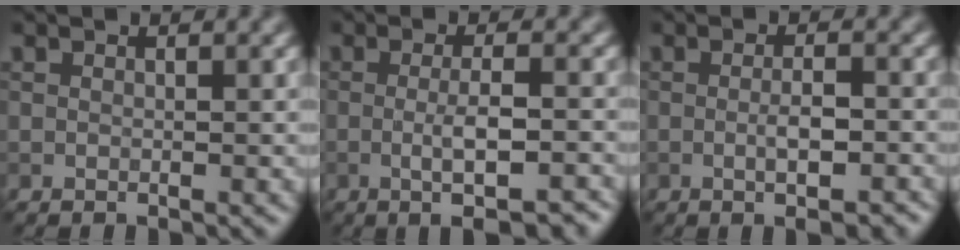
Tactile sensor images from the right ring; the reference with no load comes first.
{"total": 5.0, "force": [-1.4, 1.2, 4.7], "torque": [-0.073, -0.003, -0.019]}
{"total": 3.2, "force": [-0.9, 0.8, 3.0], "torque": [-0.050, -0.003, -0.010]}